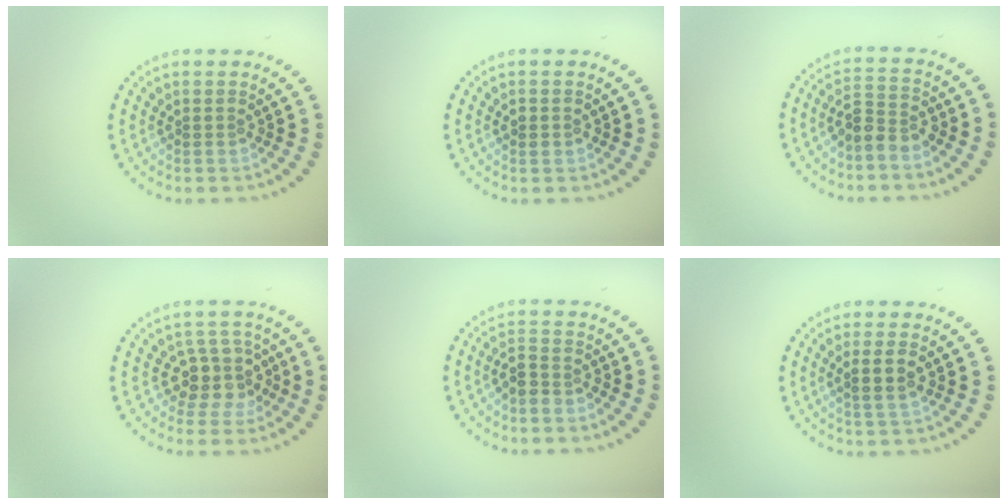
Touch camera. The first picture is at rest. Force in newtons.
{"total": 1.2, "press": 1.2, "slide": 0.0}
{"total": 2.7, "press": 2.5, "slide": 1.1}
{"total": 3.3, "press": 2.7, "slide": 1.9}
{"total": 2.1, "press": 1.8, "slide": 1.1}
{"total": 2.3, "press": 2.1, "slide": 1.0}